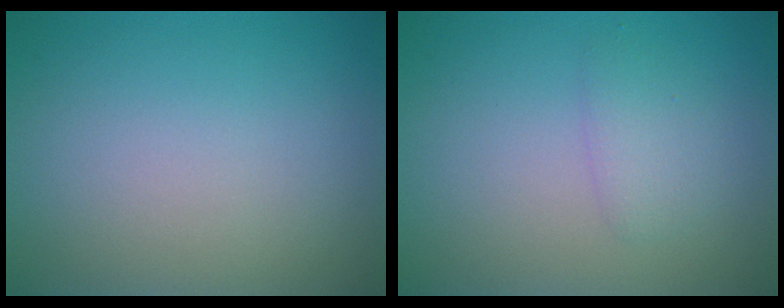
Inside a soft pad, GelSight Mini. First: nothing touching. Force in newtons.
{"total": 1.6, "press": 1.6, "slide": 0.1}